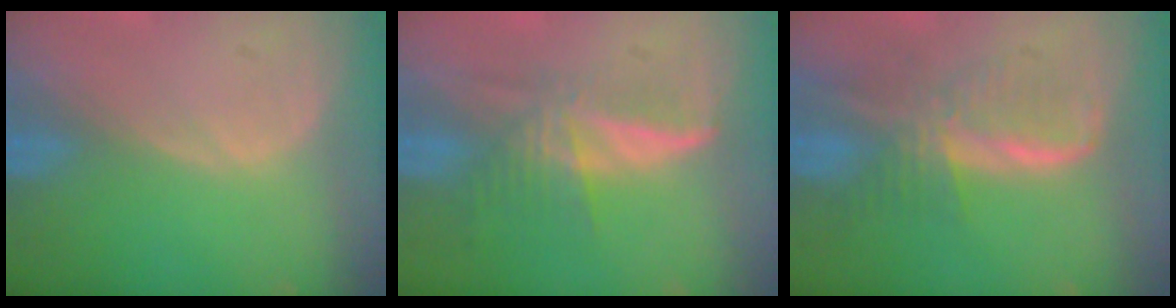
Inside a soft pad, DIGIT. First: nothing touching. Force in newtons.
{"total": 5.9, "press": 5.3, "slide": 2.4}
{"total": 6.9, "press": 6.4, "slide": 2.7}